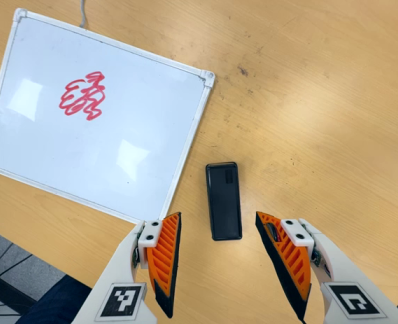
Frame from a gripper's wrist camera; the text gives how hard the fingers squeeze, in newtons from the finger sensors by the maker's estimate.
{"total": 0.0}